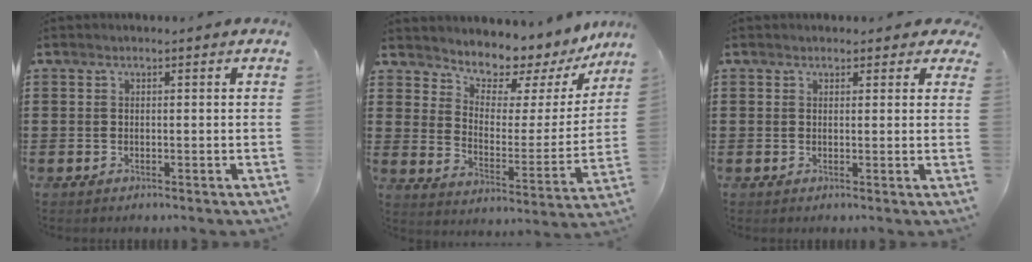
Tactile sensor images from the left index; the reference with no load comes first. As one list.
[{"total": 6.2, "force": [5.7, 2.4, 0.5], "torque": [-0.035, -0.052, 0.094]}, {"total": 1.6, "force": [1.2, 1.0, 0.4], "torque": [-0.006, 0.006, 0.020]}]